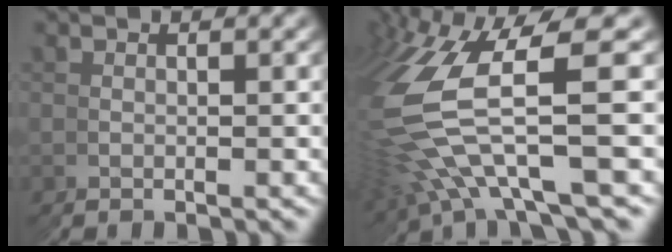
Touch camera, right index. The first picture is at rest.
{"total": 6.3, "force": [1.4, 3.6, 4.9], "torque": [-0.149, 0.000, 0.022]}